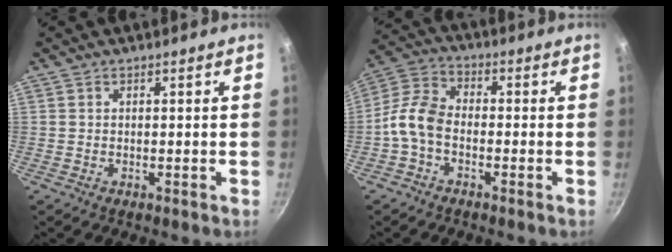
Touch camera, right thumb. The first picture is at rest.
{"total": 7.8, "force": [-2.6, 4.9, 5.4], "torque": [-0.110, 0.039, -0.069]}